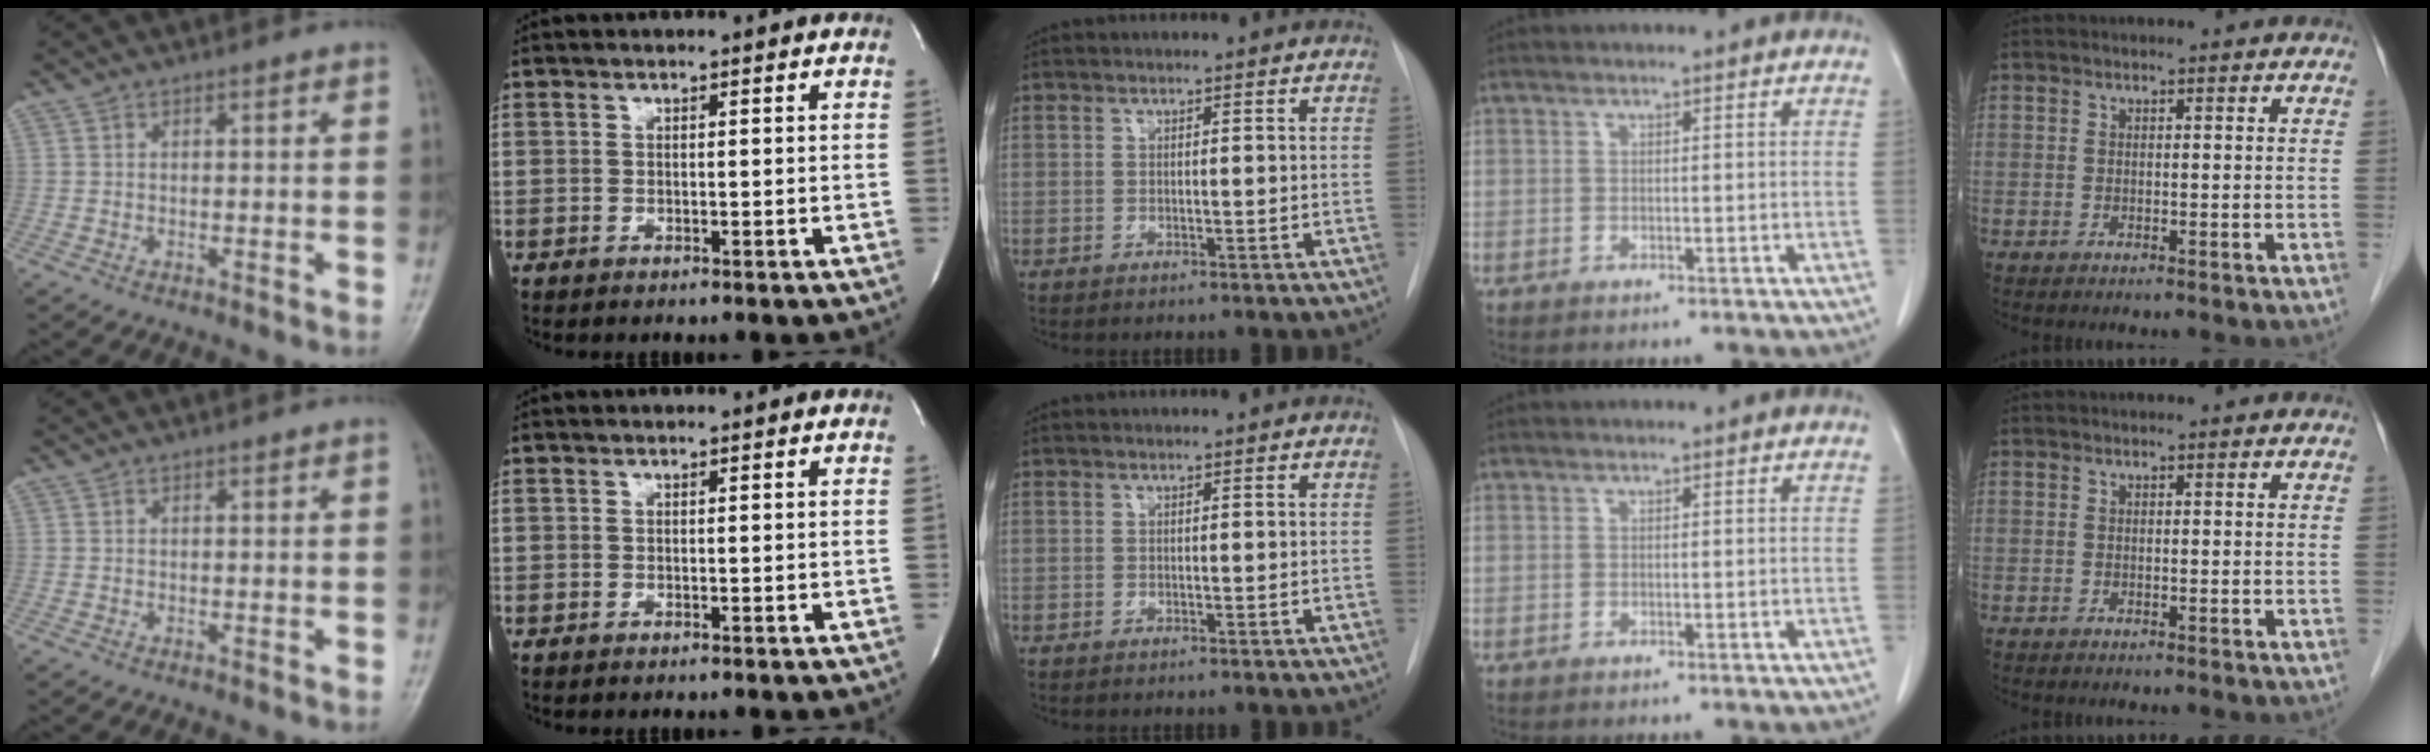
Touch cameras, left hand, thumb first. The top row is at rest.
{}